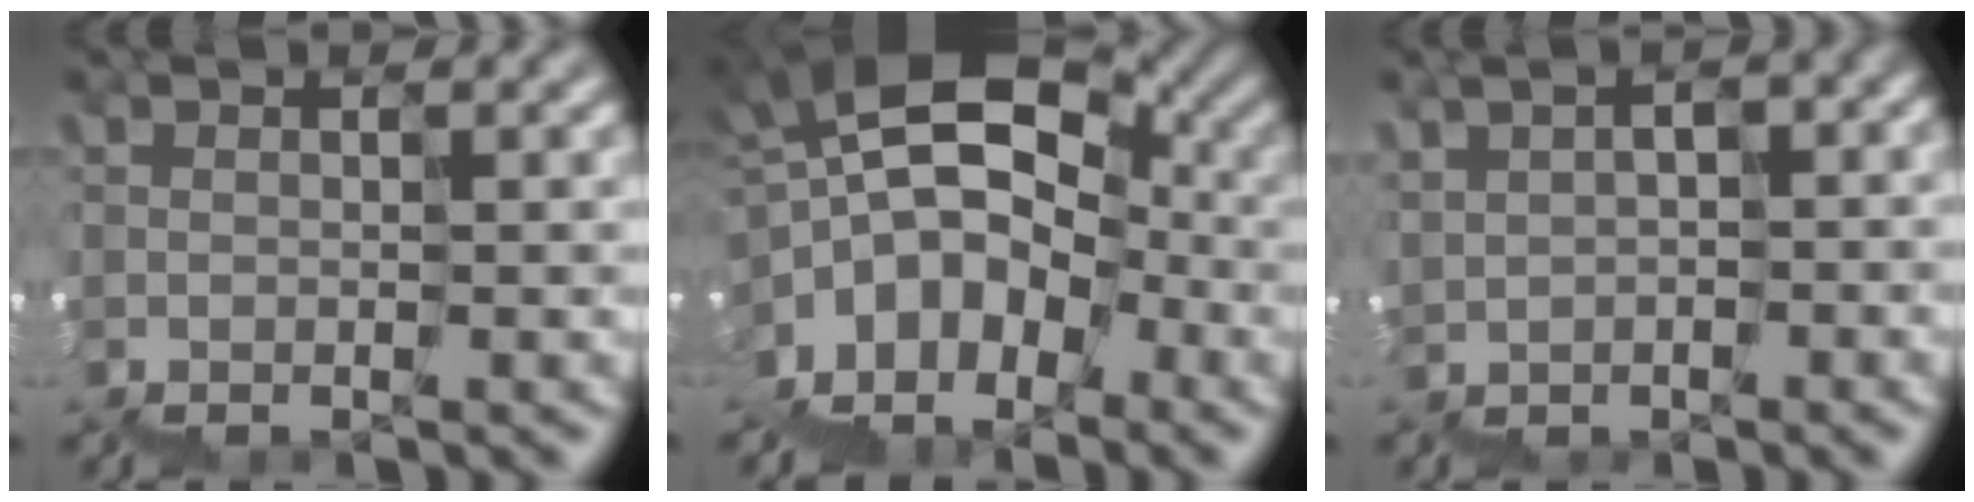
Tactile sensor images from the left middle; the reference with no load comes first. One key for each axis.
{"total": 8.6, "fx": -2.4, "fy": 5.8, "fz": 5.9, "tx": -0.117, "ty": 0.029, "tz": -0.052}
{"total": 3.4, "fx": 0.0, "fy": 2.0, "fz": 2.8, "tx": -0.060, "ty": 0.024, "tz": 0.022}